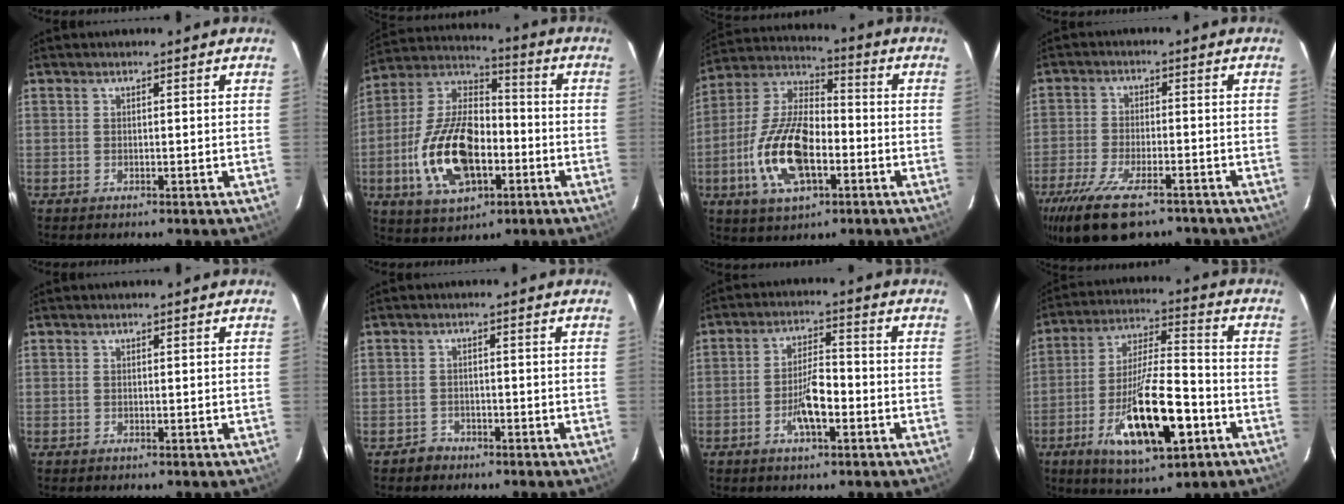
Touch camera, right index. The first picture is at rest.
{"total": 19.7, "force": [-5.8, 10.7, 15.5], "torque": [-0.326, 0.006, -0.095]}
{"total": 17.4, "force": [-5.3, 8.2, 14.4], "torque": [-0.304, 0.000, -0.097]}
{"total": 15.9, "force": [-11.3, 5.8, 9.6], "torque": [-0.210, -0.045, -0.191]}
{"total": 0.0}
{"total": 2.5, "force": [-1.6, 1.9, -0.1], "torque": [-0.001, 0.011, -0.026]}
{"total": 7.0, "force": [-2.8, 2.1, 6.0], "torque": [-0.118, 0.004, -0.048]}
{"total": 18.2, "force": [-7.3, 5.3, 15.9], "torque": [-0.302, -0.013, -0.119]}